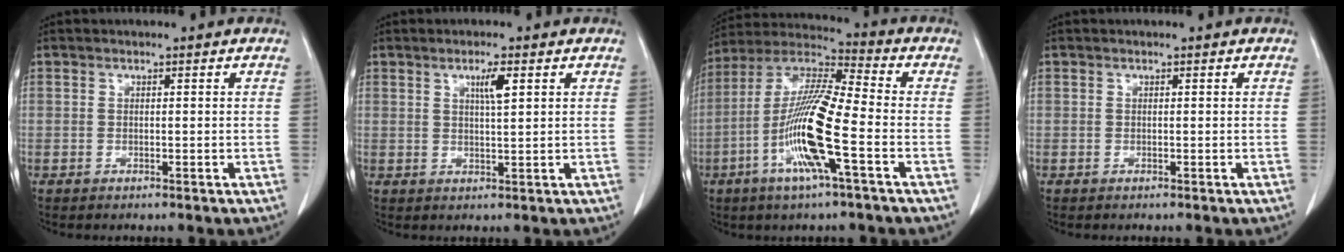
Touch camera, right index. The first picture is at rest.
{"total": 3.2, "force": [1.4, 0.2, 2.8], "torque": [-0.049, -0.002, 0.023]}
{"total": 15.2, "force": [-4.5, 1.0, 14.5], "torque": [-0.295, -0.006, -0.093]}
{"total": 0.0}